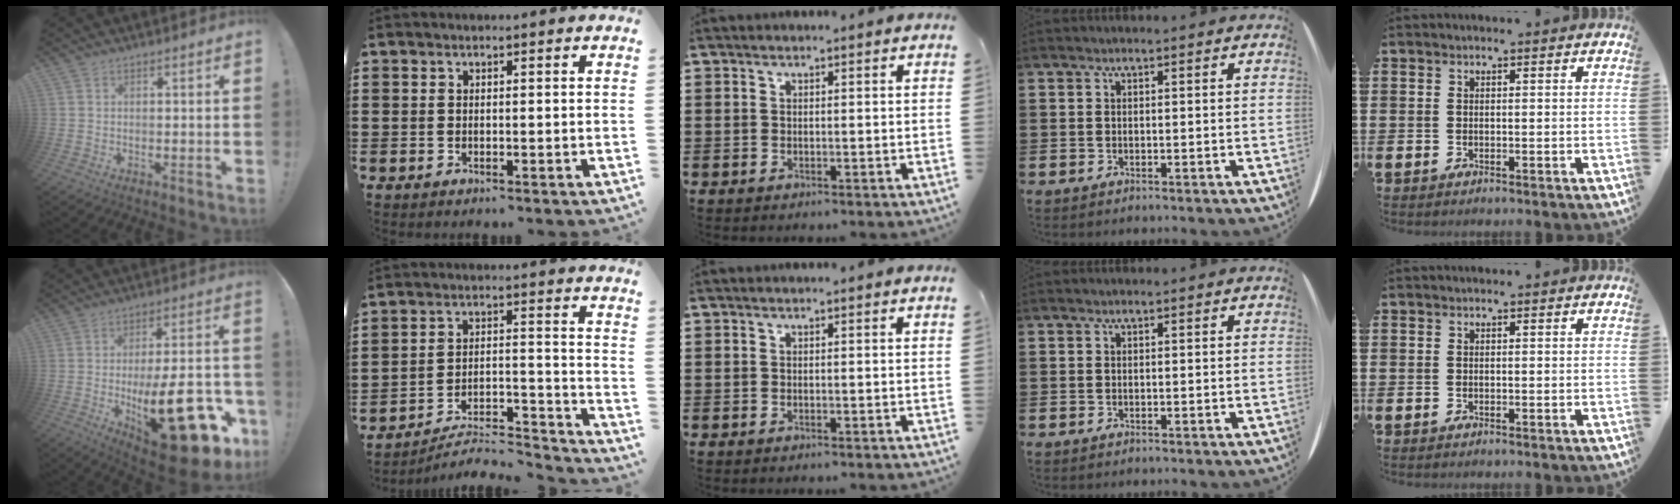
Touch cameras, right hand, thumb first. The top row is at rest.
{"thumb": {"total": 26.7, "force": [-8.1, 10.1, 23.4], "torque": [-0.346, 0.034, -0.112]}, "index": {"total": 5.2, "force": [-4.9, 0.7, 1.7], "torque": [-0.028, -0.009, -0.099]}}